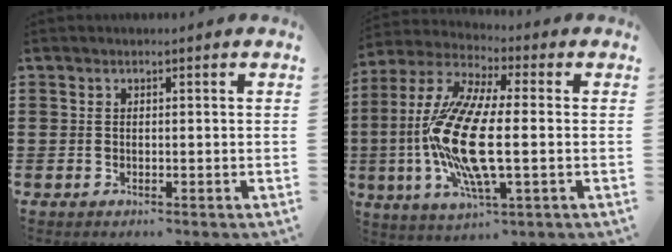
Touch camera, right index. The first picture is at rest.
{"total": 15.4, "force": [-1.7, 4.6, 14.6], "torque": [-0.326, -0.024, -0.038]}